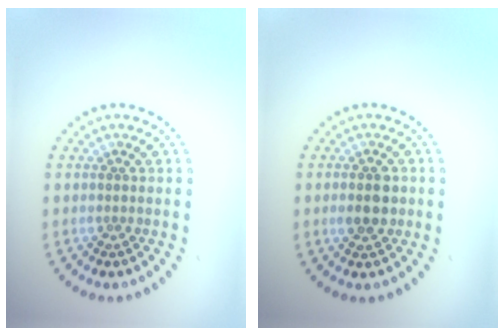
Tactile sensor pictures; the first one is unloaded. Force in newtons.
{"total": 2.9, "press": 2.9, "slide": 0.1}